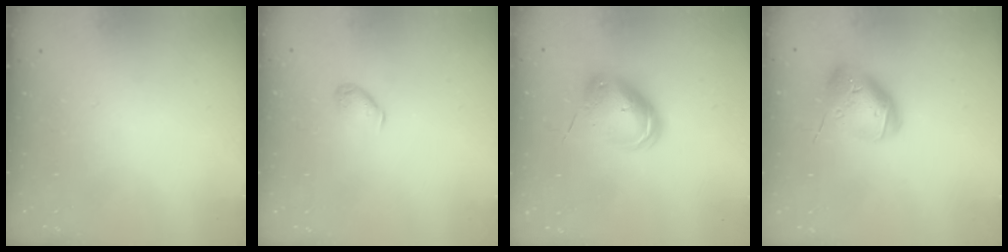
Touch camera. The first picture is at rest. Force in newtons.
{"total": 5.1, "press": 5.1, "slide": 0.4}
{"total": 8.9, "press": 8.8, "slide": 1.4}
{"total": 15.8, "press": 15.7, "slide": 2.4}